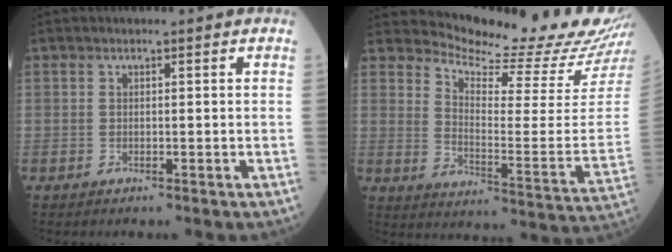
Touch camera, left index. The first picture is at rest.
{"total": 18.5, "force": [18.0, -1.2, 4.3], "torque": [-0.087, -0.126, 0.231]}